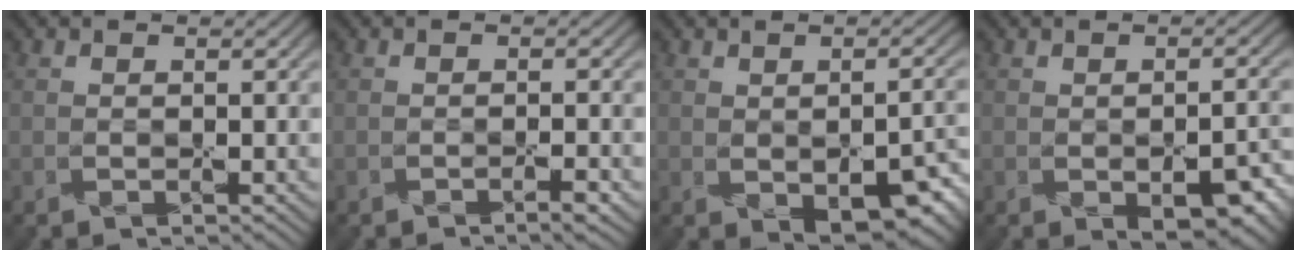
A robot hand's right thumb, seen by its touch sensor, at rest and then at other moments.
{"total": 1.3, "force": [-0.9, 0.1, 1.0], "torque": [-0.015, 0.002, -0.016]}
{"total": 7.8, "force": [-2.5, 3.8, 6.3], "torque": [-0.092, -0.018, -0.016]}
{"total": 5.6, "force": [-2.0, 2.7, 4.5], "torque": [-0.068, -0.022, -0.010]}